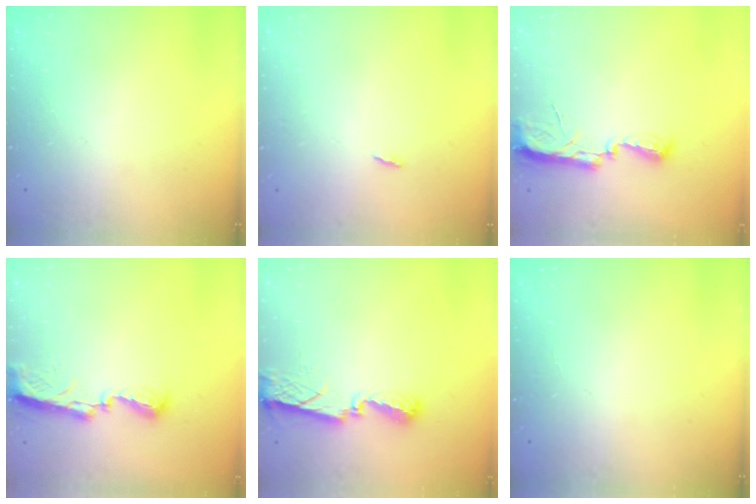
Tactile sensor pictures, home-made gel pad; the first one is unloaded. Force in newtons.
{"total": 1.9, "press": 1.9, "slide": 0.2}
{"total": 10.1, "press": 8.9, "slide": 4.8}
{"total": 7.9, "press": 7.8, "slide": 0.4}
{"total": 8.7, "press": 8.7, "slide": 0.4}
{"total": 0.0}